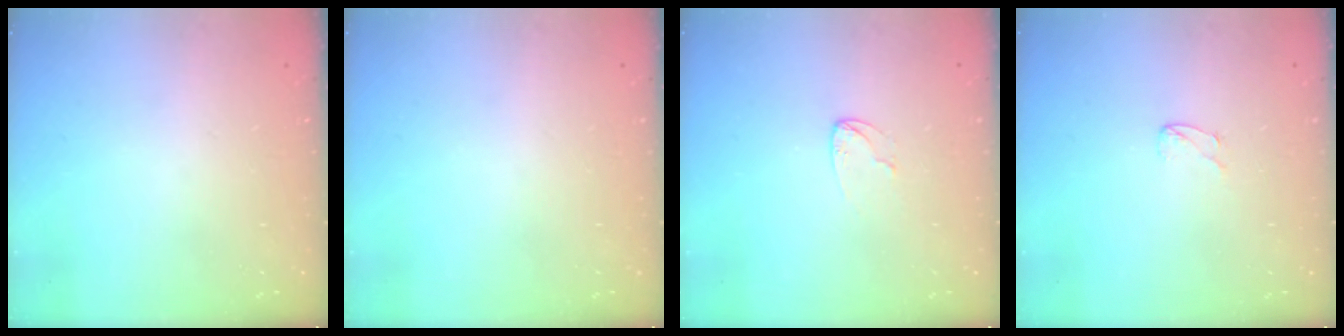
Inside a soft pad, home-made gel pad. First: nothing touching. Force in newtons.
{"total": 0.0}
{"total": 4.3, "press": 4.3, "slide": 0.4}
{"total": 3.0, "press": 3.0, "slide": 0.3}